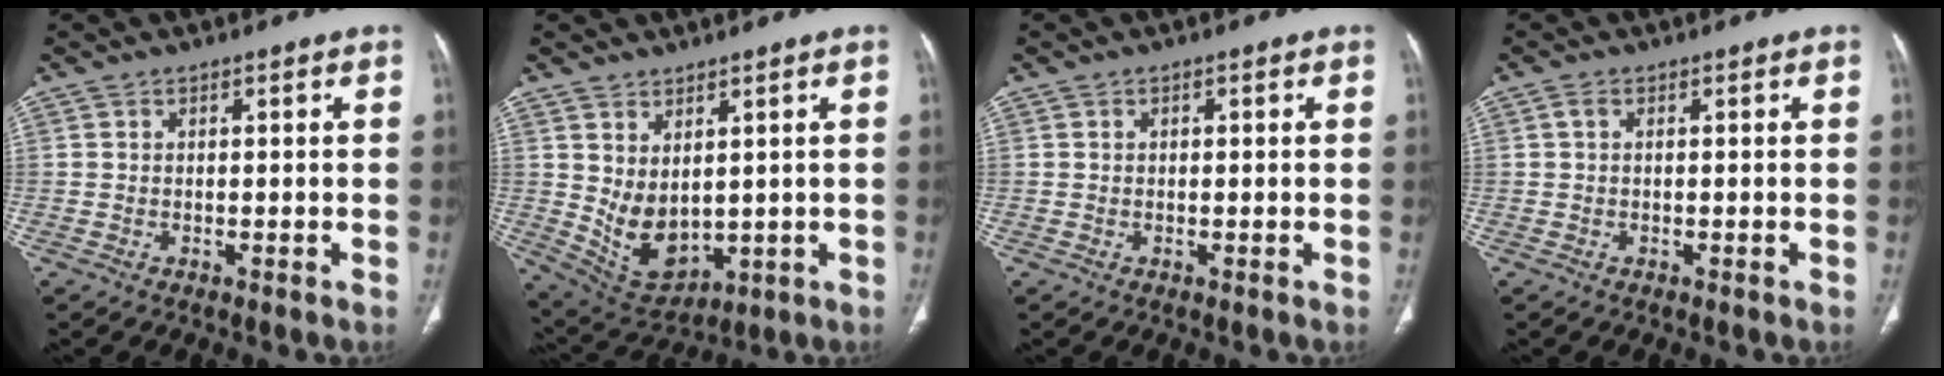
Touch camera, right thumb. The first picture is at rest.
{"total": 8.8, "force": [1.2, 5.7, 6.7], "torque": [-0.098, -0.017, 0.056]}
{"total": 0.6, "force": [0.1, 0.4, 0.3], "torque": [-0.003, 0.001, 0.002]}
{"total": 0.8, "force": [0.2, 0.5, 0.6], "torque": [-0.015, 0.002, 0.002]}